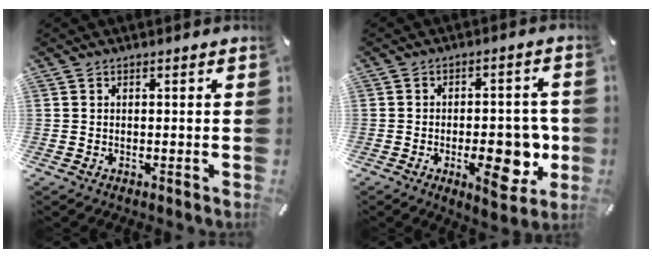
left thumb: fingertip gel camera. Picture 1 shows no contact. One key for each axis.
{"total": 14.3, "fx": -3.2, "fy": 6.8, "fz": 12.2, "tx": -0.148, "ty": 0.002, "tz": -0.039}